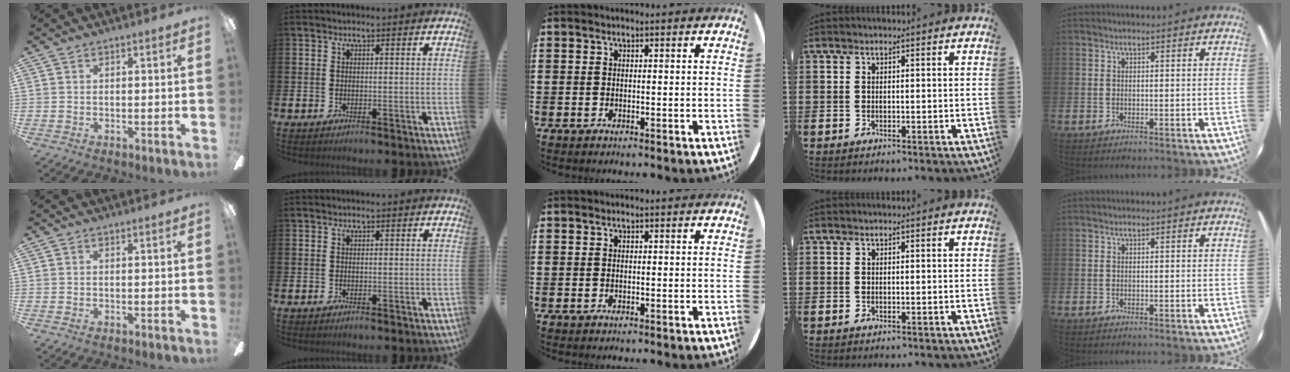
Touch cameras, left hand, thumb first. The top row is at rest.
{}